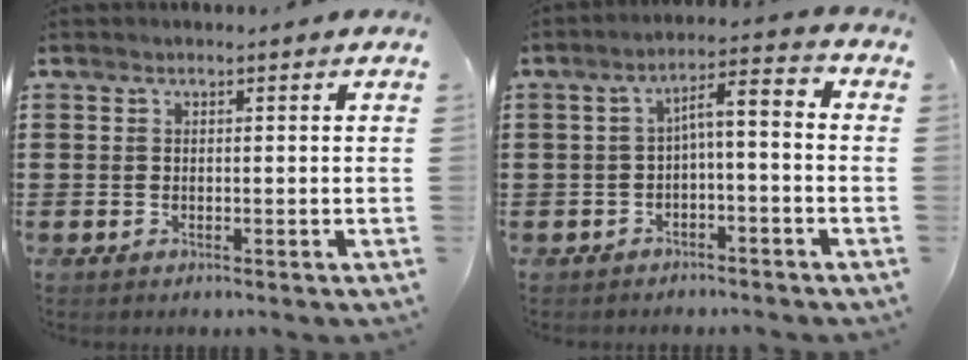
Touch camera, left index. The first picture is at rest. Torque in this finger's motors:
{"motor_torque": [0.06, 0.10, 0.05, 0.01]}